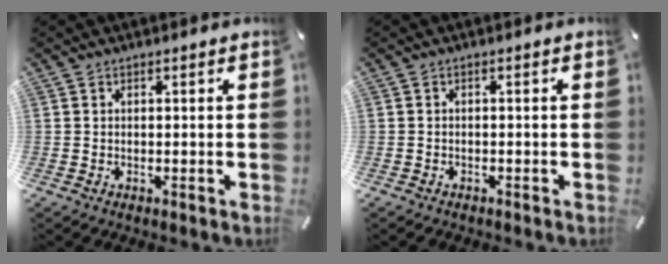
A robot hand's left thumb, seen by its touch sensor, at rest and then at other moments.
{"total": 1.0, "force": [-0.8, 0.5, 0.2], "torque": [-0.005, 0.003, -0.019]}